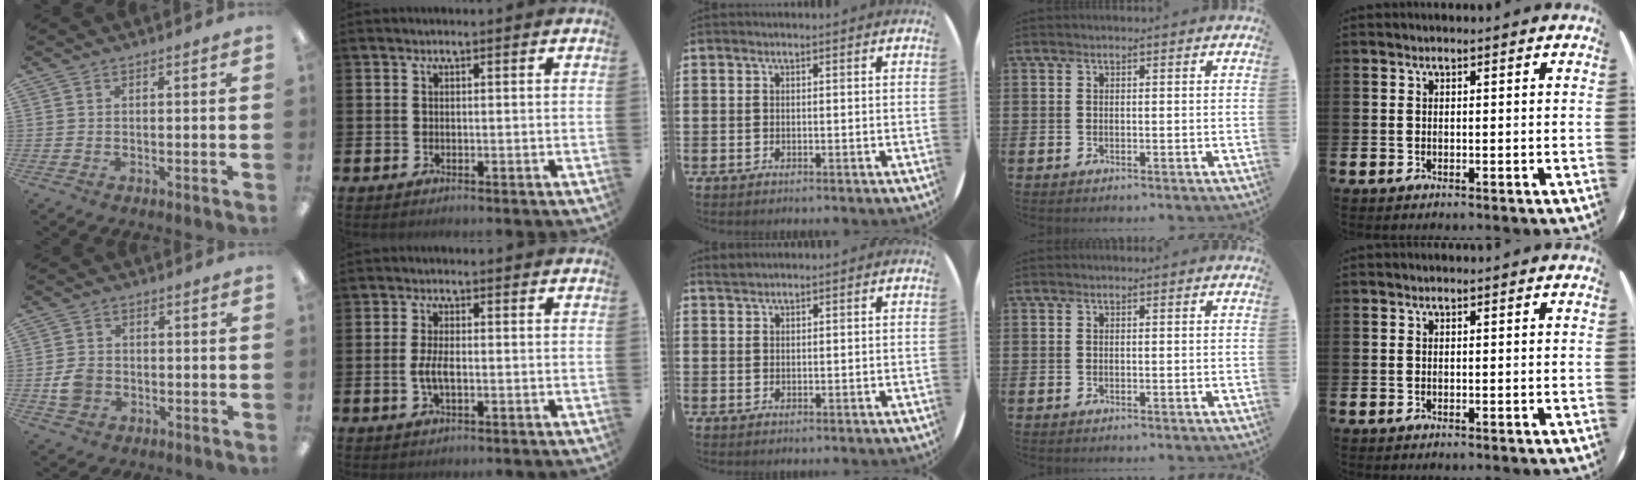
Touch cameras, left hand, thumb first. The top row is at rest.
{"thumb": {"total": 5.3, "force": [-1.3, 4.4, 2.5], "torque": [-0.041, 0.006, -0.024]}, "index": {"total": 3.1, "force": [-0.5, 1.2, 2.9], "torque": [-0.052, -0.005, -0.013]}, "middle": {"total": 0.9, "force": [0.9, 0.0, -0.1], "torque": [0.002, 0.000, 0.017]}}